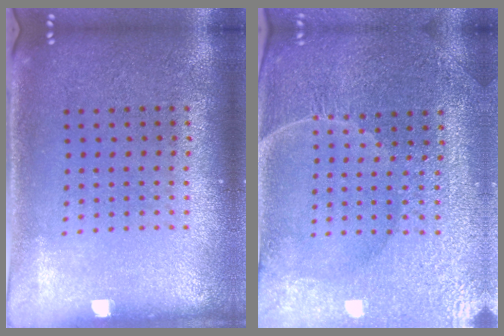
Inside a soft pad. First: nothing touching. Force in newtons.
{"total": 4.4, "press": 4.2, "slide": 1.3}